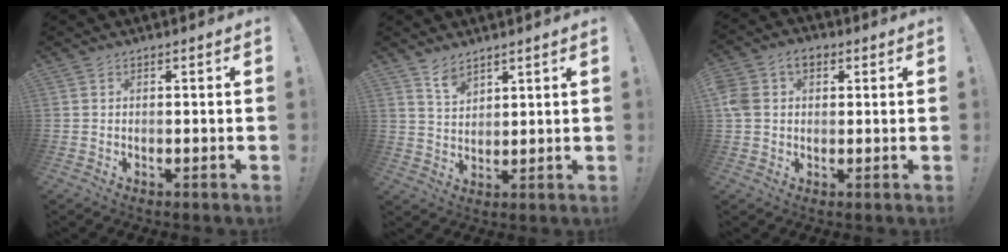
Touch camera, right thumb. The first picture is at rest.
{"total": 5.5, "force": [4.4, 2.7, 1.7], "torque": [-0.028, -0.031, 0.081]}
{"total": 7.9, "force": [2.2, 6.0, 4.6], "torque": [-0.090, 0.003, 0.043]}